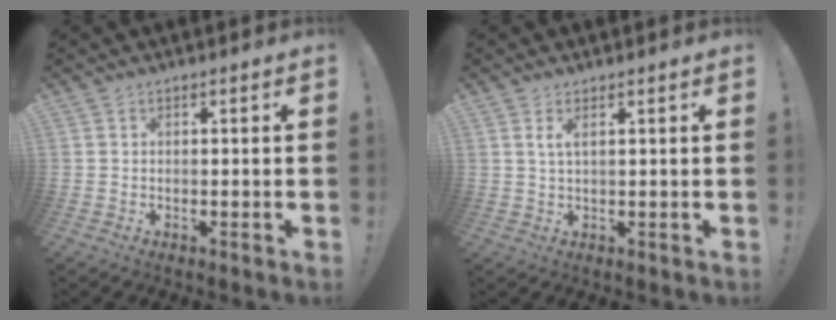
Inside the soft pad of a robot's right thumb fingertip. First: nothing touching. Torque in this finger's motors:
{"motor_torque": [0.04, 0.04, 0.29, 0.03, 0.05]}